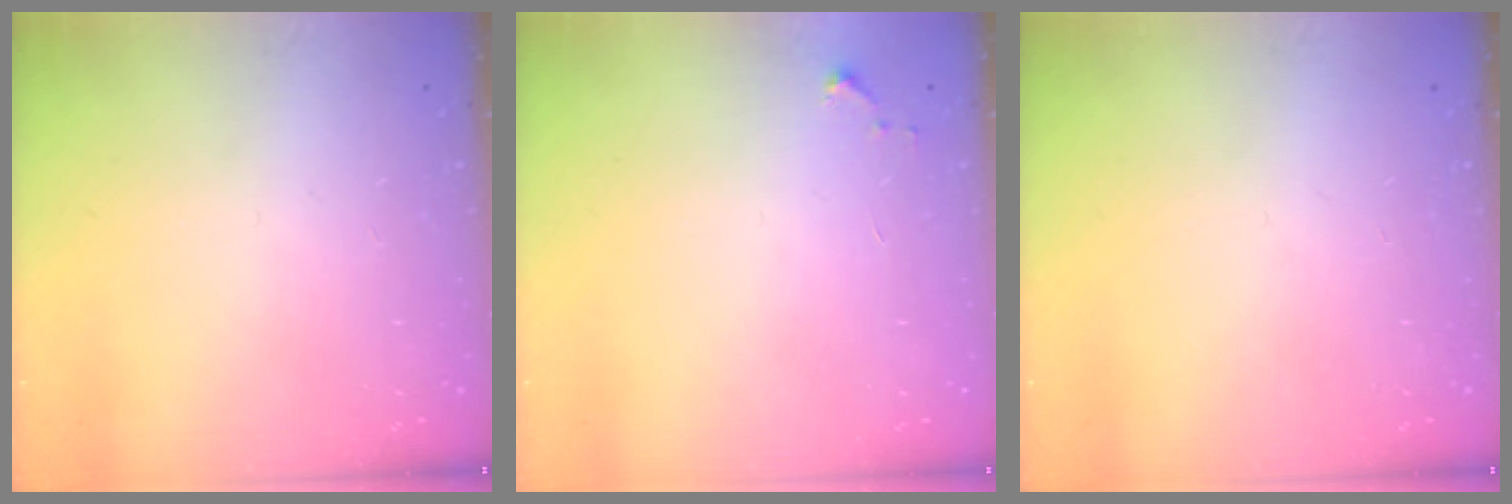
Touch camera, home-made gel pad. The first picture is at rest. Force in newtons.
{"total": 3.5, "press": 3.5, "slide": 0.3}
{"total": 0.0}